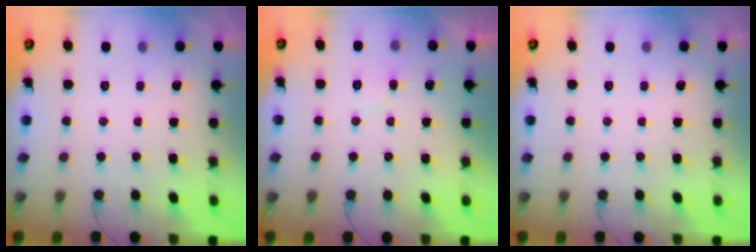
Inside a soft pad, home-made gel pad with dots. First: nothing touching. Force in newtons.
{"total": 4.9, "press": 4.9, "slide": 0.5}
{"total": 0.0}